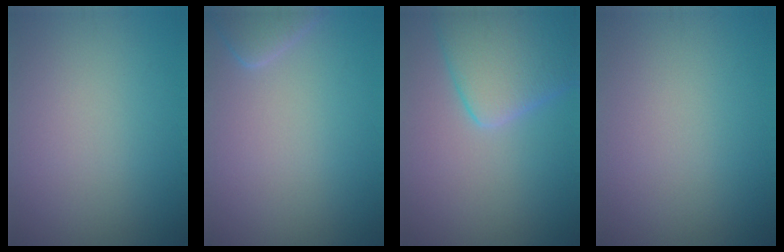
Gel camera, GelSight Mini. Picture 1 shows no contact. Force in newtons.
{"total": 2.3, "press": 2.2, "slide": 0.4}
{"total": 6.7, "press": 6.6, "slide": 0.4}
{"total": 0.0}